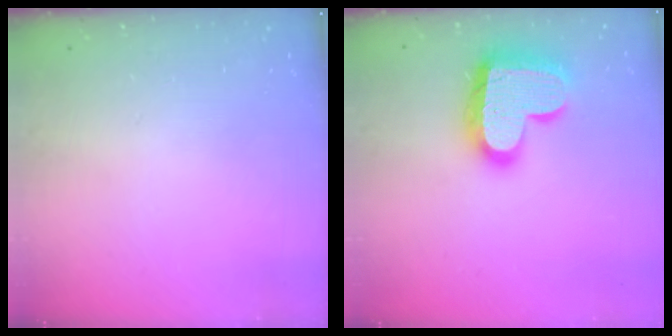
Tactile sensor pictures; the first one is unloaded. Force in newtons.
{"total": 20.5, "press": 20.4, "slide": 1.5}